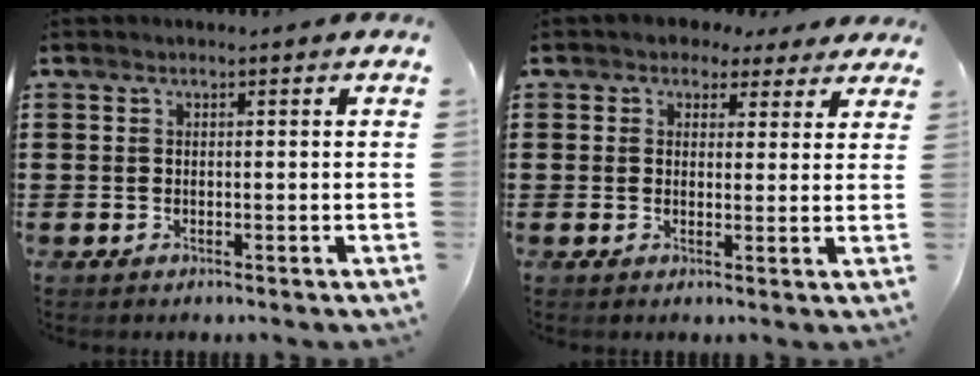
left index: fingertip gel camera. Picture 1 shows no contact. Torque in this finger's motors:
{"motor_torque": [2.14, 0.00, 0.31, 0.02]}